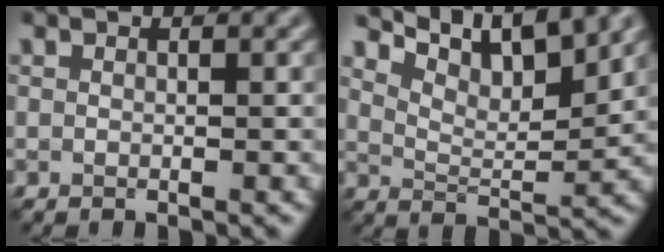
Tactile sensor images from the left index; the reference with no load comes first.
{"total": 6.6, "force": [5.5, 1.2, 3.4], "torque": [-0.067, 0.001, 0.090]}